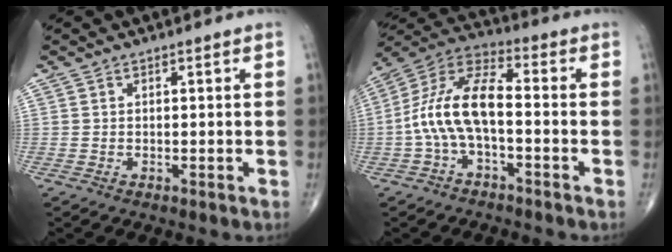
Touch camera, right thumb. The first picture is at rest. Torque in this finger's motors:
{"motor_torque": [0.38, 0.34, 1.22, -0.35, 0.13]}